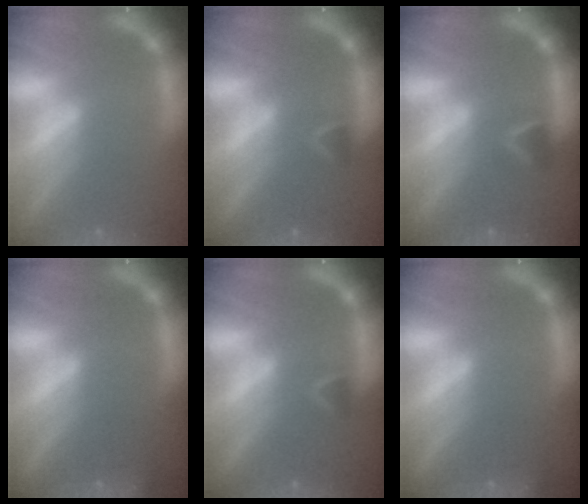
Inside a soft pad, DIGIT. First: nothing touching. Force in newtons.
{"total": 1.4}
{"total": 1.9}
{"total": 1.4}
{"total": 1.4}
{"total": 1.4}